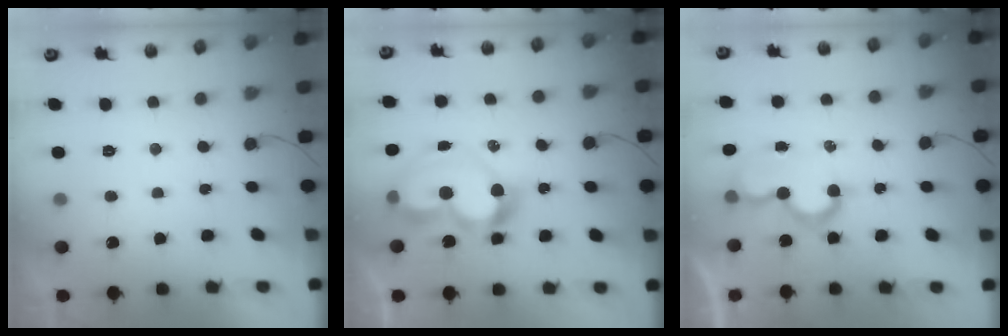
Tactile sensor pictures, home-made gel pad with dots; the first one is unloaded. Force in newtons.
{"total": 16.7, "press": 16.4, "slide": 3.3}
{"total": 8.3, "press": 8.3, "slide": 0.1}